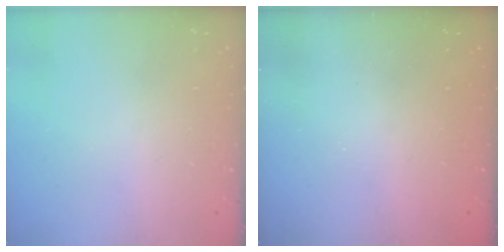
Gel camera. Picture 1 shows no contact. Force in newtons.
{"total": 2.5, "press": 2.4, "slide": 0.8}